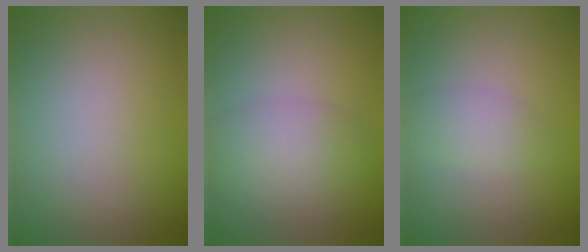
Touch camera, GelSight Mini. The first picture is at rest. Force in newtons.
{"total": 3.3, "press": 3.3, "slide": 0.2}
{"total": 1.8, "press": 1.8, "slide": 0.1}